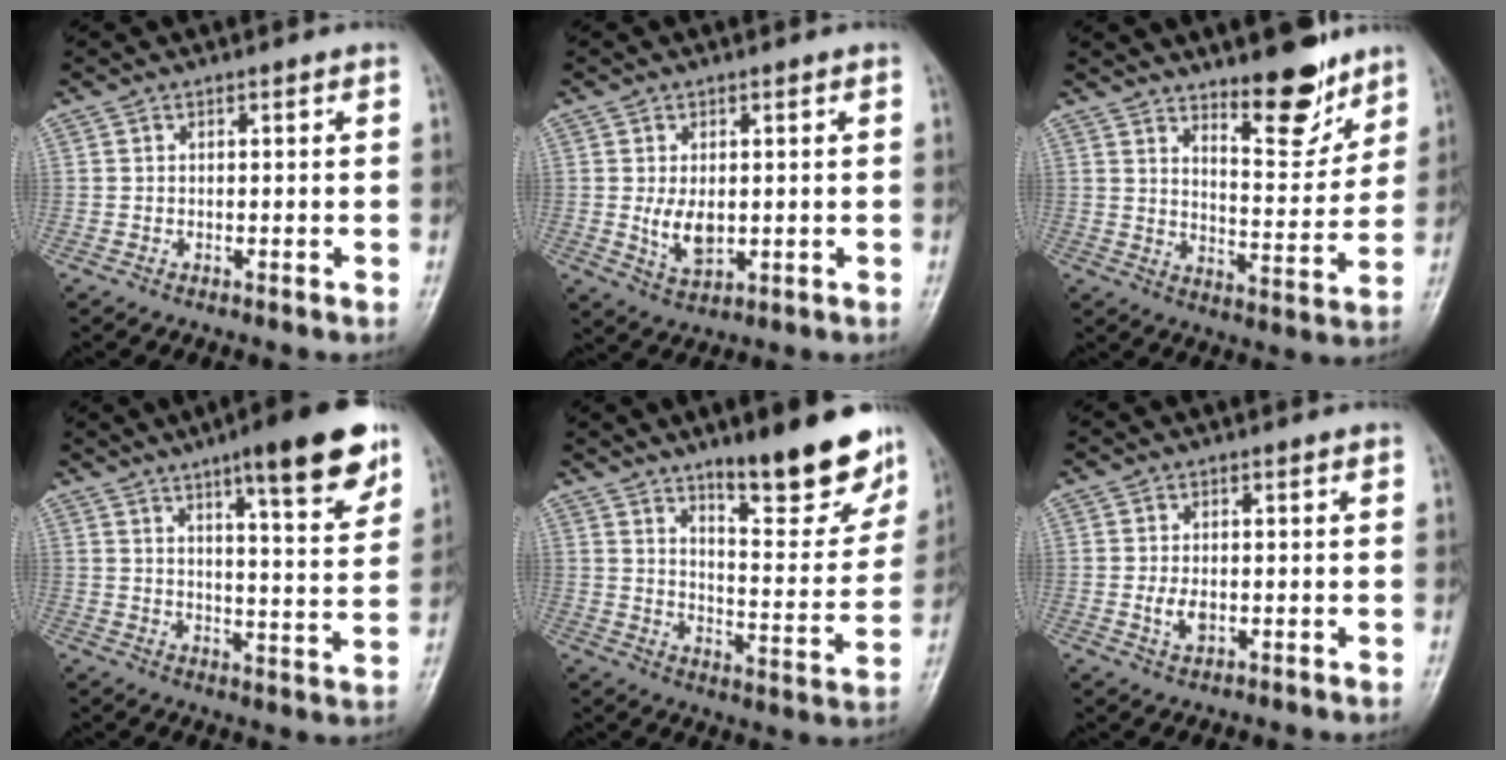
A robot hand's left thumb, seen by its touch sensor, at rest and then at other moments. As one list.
[{"total": 5.2, "force": [0.1, 3.1, 4.2], "torque": [-0.069, -0.013, 0.013]}, {"total": 10.9, "force": [8.0, 3.5, 6.4], "torque": [-0.069, -0.068, 0.131]}, {"total": 15.9, "force": [9.5, 3.2, 12.3], "torque": [-0.149, -0.045, 0.135]}, {"total": 17.4, "force": [12.2, 4.6, 11.5], "torque": [-0.111, -0.083, 0.184]}, {"total": 2.9, "force": [-0.3, 1.7, 2.3], "torque": [-0.046, -0.005, -0.004]}]